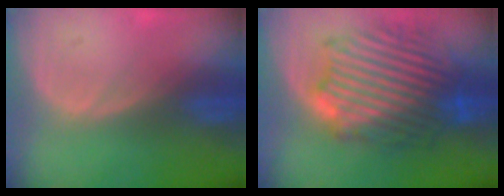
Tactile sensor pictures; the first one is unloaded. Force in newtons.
{"total": 13.1, "press": 13.0, "slide": 1.1}